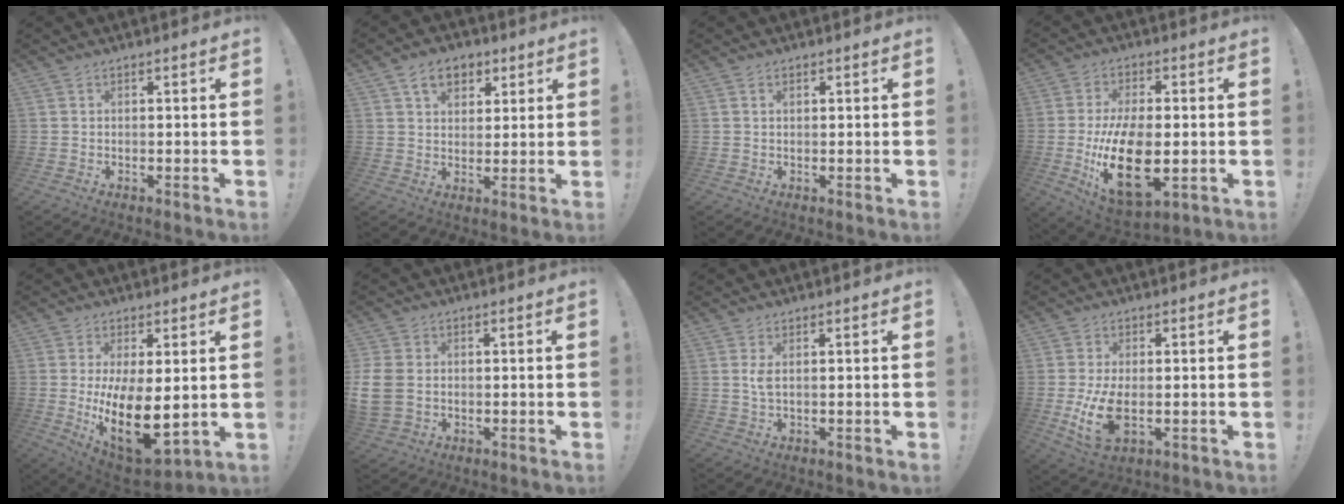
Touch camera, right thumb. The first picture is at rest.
{"total": 8.7, "force": [4.4, 6.2, 4.3], "torque": [-0.060, -0.007, 0.084]}
{"total": 0.9, "force": [0.5, 0.5, 0.6], "torque": [-0.012, 0.000, 0.010]}
{"total": 19.3, "force": [-3.3, 10.3, 16.0], "torque": [-0.298, -0.012, -0.048]}
{"total": 15.9, "force": [0.0, 7.3, 14.1], "torque": [-0.239, -0.035, 0.017]}
{"total": 7.2, "force": [-0.2, 5.5, 4.7], "torque": [-0.109, 0.000, 0.002]}
{"total": 2.6, "force": [0.6, 0.7, 2.5], "torque": [-0.045, 0.001, 0.008]}
{"total": 9.8, "force": [-1.4, 5.2, 8.2], "torque": [-0.164, -0.015, -0.017]}